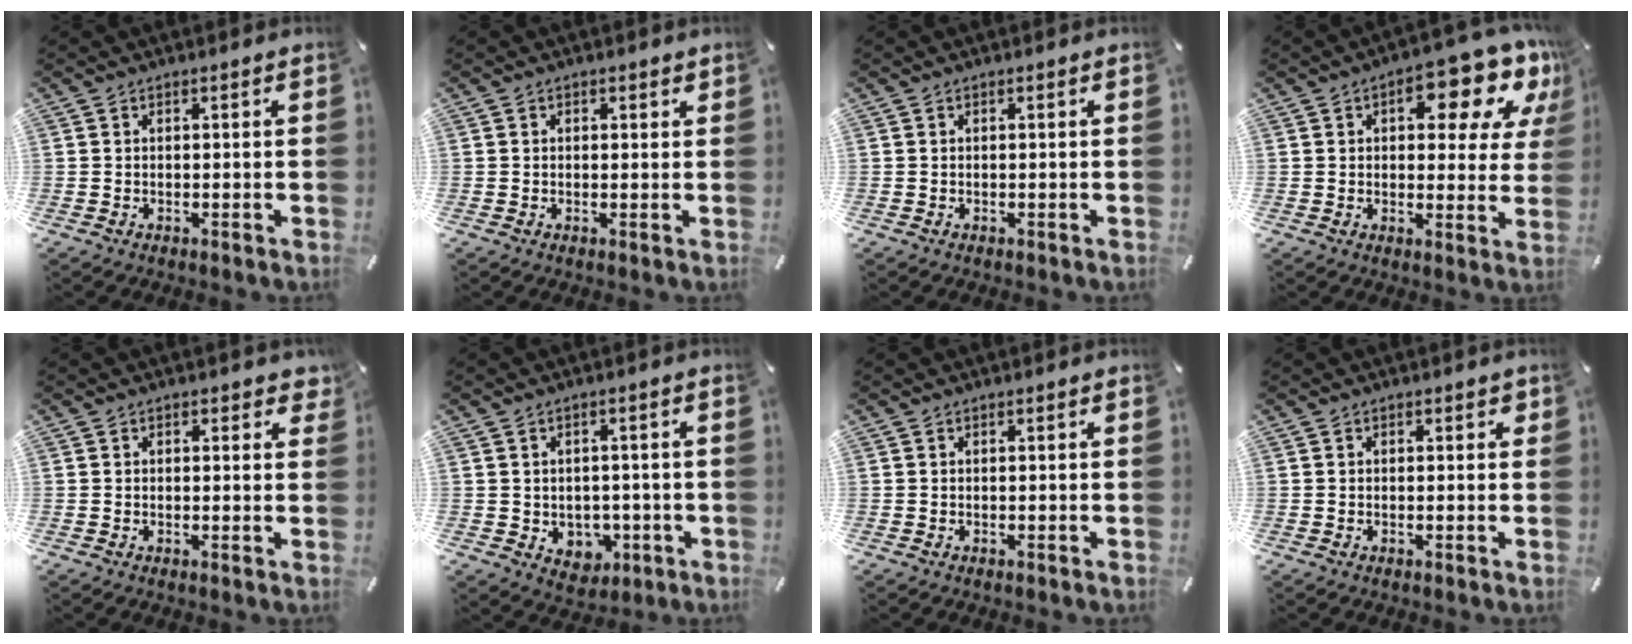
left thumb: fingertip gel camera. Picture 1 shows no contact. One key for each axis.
{"total": 0.9, "fx": 0.3, "fy": 0.6, "fz": 0.5, "tx": -0.002, "ty": 0.002, "tz": 0.002}
{"total": 0.0}
{"total": 15.2, "fx": 7.6, "fy": 7.2, "fz": 11.1, "tx": -0.128, "ty": -0.044, "tz": 0.118}
{"total": 1.4, "fx": 0.7, "fy": 0.8, "fz": 0.9, "tx": -0.002, "ty": -0.002, "tz": 0.009}
{"total": 5.0, "fx": -0.3, "fy": 4.7, "fz": 1.7, "tx": -0.014, "ty": 0.001, "tz": -0.004}
{"total": 0.0}
{"total": 1.0, "fx": 0.2, "fy": 0.8, "fz": 0.6, "tx": -0.004, "ty": 0.004, "tz": -0.001}